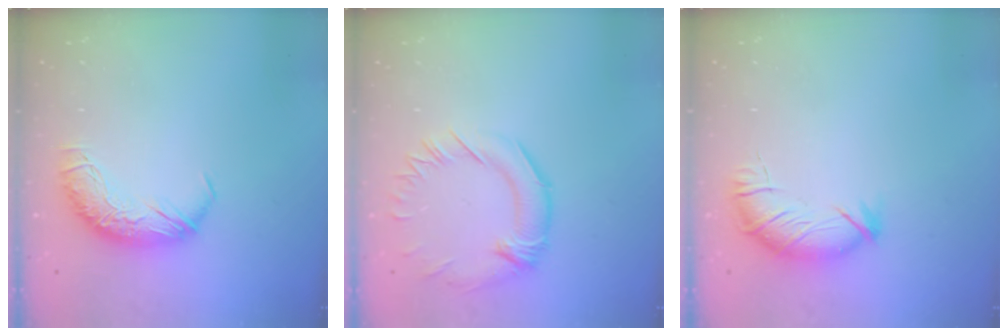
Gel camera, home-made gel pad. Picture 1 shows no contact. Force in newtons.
{"total": 1.3, "press": 0.4, "slide": 1.3}
{"total": 3.5, "press": 3.4, "slide": 0.9}